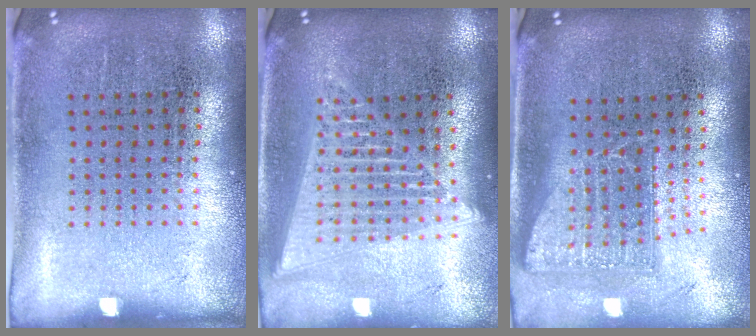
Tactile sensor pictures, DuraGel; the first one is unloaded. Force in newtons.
{"total": 1.9, "press": 1.6, "slide": 1.0}
{"total": 1.7, "press": 1.3, "slide": 1.1}